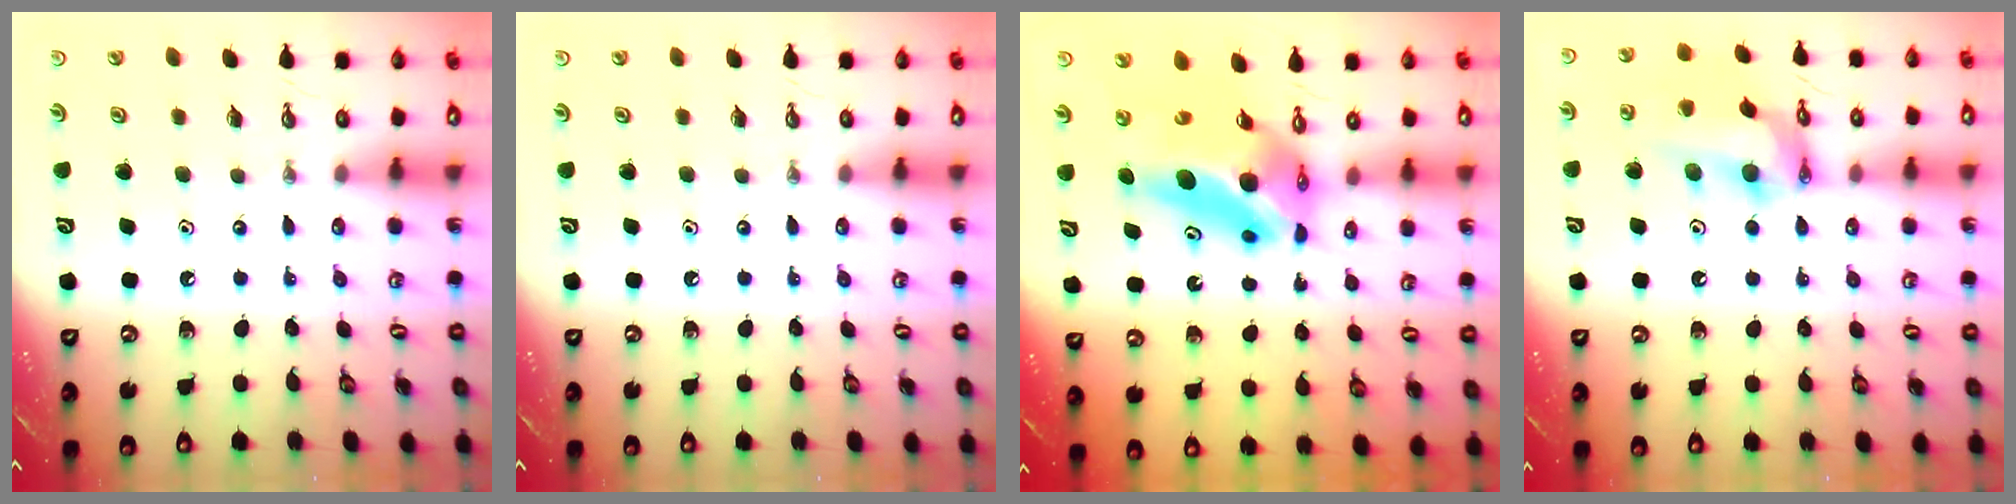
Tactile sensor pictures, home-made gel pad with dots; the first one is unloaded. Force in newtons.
{"total": 0.0}
{"total": 14.3, "press": 13.6, "slide": 4.4}
{"total": 15.6, "press": 15.5, "slide": 1.8}